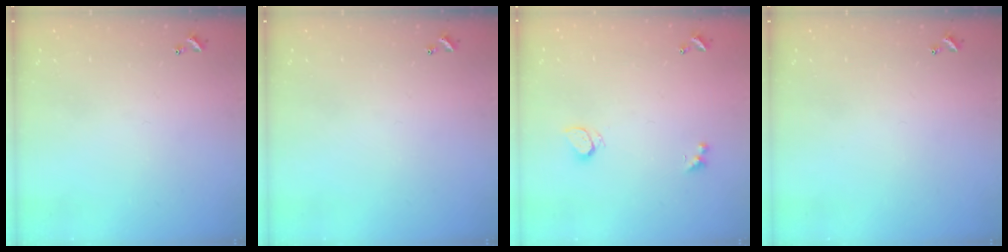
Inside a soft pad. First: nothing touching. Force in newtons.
{"total": 0.0}
{"total": 1.8, "press": 1.7, "slide": 0.6}
{"total": 0.0}